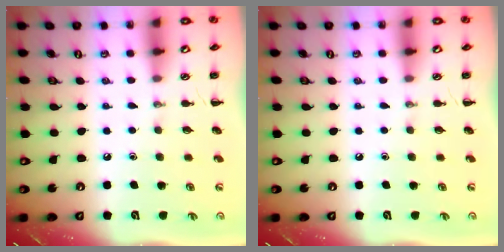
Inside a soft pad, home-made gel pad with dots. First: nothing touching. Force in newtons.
{"total": 0.0}